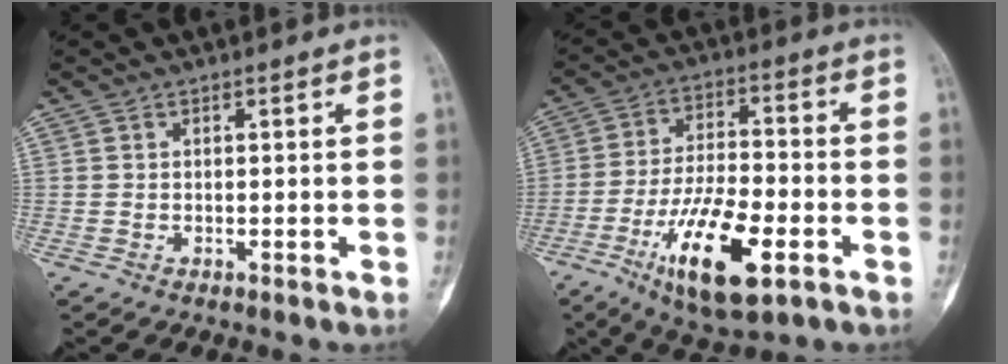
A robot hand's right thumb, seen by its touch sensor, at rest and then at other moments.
{"total": 16.1, "force": [-6.8, 5.9, 13.4], "torque": [-0.234, 0.020, -0.111]}